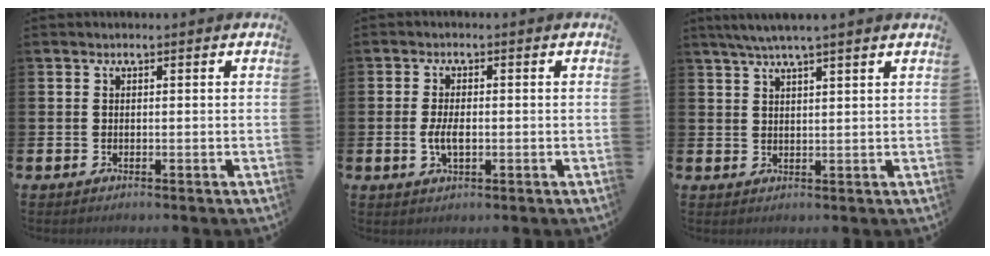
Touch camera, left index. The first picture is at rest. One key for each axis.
{"total": 3.2, "fx": -0.4, "fy": 1.5, "fz": 2.8, "tx": -0.046, "ty": 0.000, "tz": -0.009}
{"total": 3.9, "fx": 3.5, "fy": -0.4, "fz": 1.8, "tx": -0.046, "ty": -0.004, "tz": 0.063}